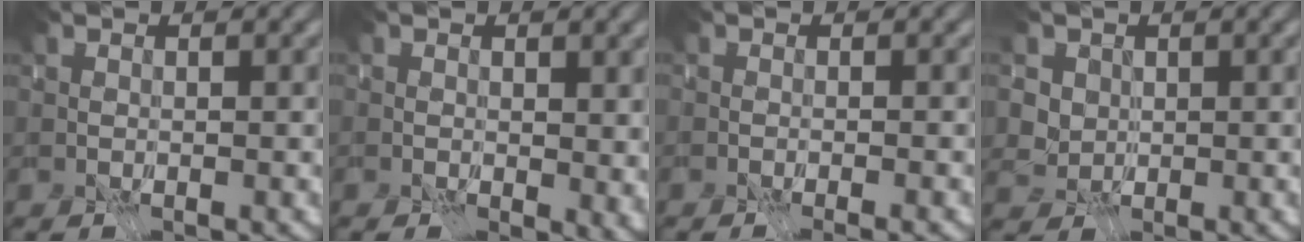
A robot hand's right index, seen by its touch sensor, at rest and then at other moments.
{"total": 3.2, "force": [0.6, 2.2, 2.3], "torque": [-0.034, -0.018, 0.013]}
{"total": 1.9, "force": [-1.8, -0.6, 0.0], "torque": [0.027, -0.008, -0.035]}
{"total": 1.2, "force": [0.8, 1.0, 0.1], "torque": [0.001, -0.012, 0.006]}